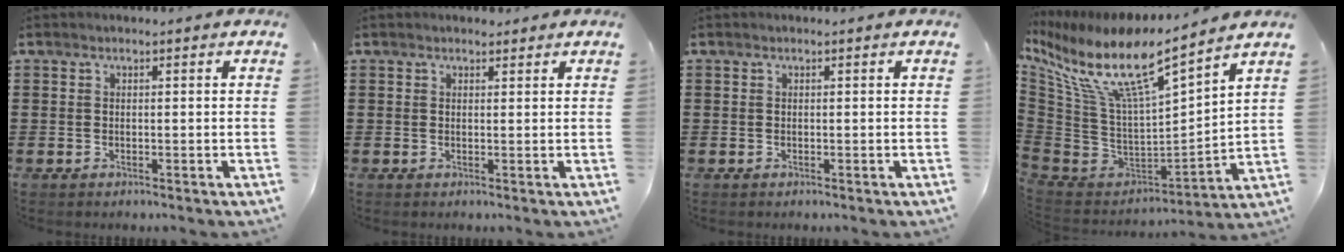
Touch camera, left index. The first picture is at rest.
{"total": 1.0, "force": [0.9, 0.3, 0.2], "torque": [-0.005, 0.003, 0.018]}
{"total": 0.0}
{"total": 12.1, "force": [7.3, 2.4, 9.3], "torque": [-0.216, -0.060, 0.116]}